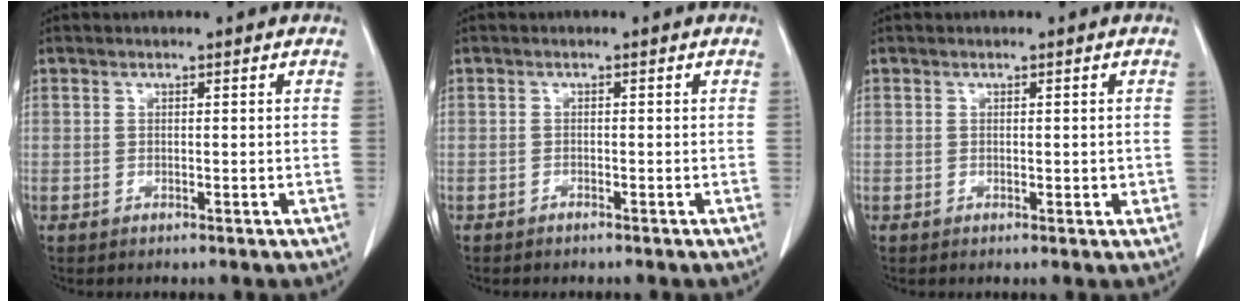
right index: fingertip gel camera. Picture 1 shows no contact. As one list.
[{"total": 0.6, "force": [-0.6, 0.1, 0.1], "torque": [-0.007, -0.001, -0.012]}, {"total": 1.4, "force": [0.0, 0.7, 1.3], "torque": [-0.016, -0.002, 0.003]}]